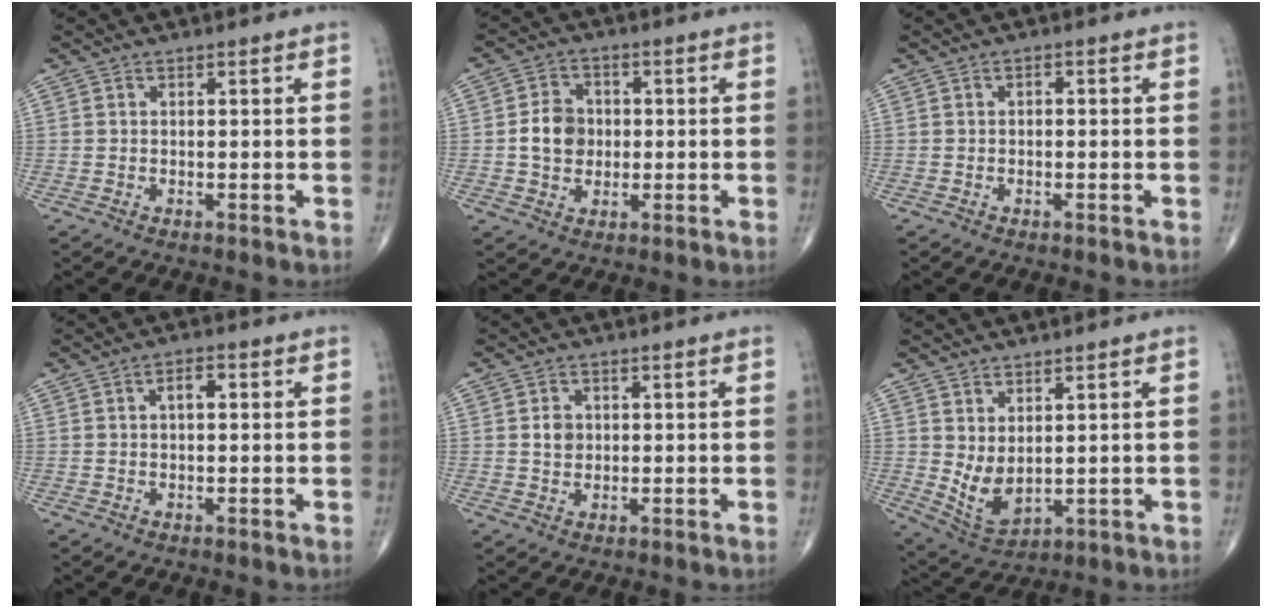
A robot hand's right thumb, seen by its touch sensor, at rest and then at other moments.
{"total": 6.9, "force": [-0.2, 5.8, 3.9], "torque": [-0.047, 0.009, -0.008]}
{"total": 0.9, "force": [0.0, 0.5, 0.7], "torque": [-0.006, 0.004, -0.004]}
{"total": 2.9, "force": [0.5, 1.4, 2.5], "torque": [-0.038, 0.008, 0.006]}
{"total": 2.7, "force": [0.4, 2.3, 1.5], "torque": [-0.012, 0.000, 0.007]}
{"total": 6.6, "force": [1.2, 3.7, 5.4], "torque": [-0.094, -0.019, 0.043]}